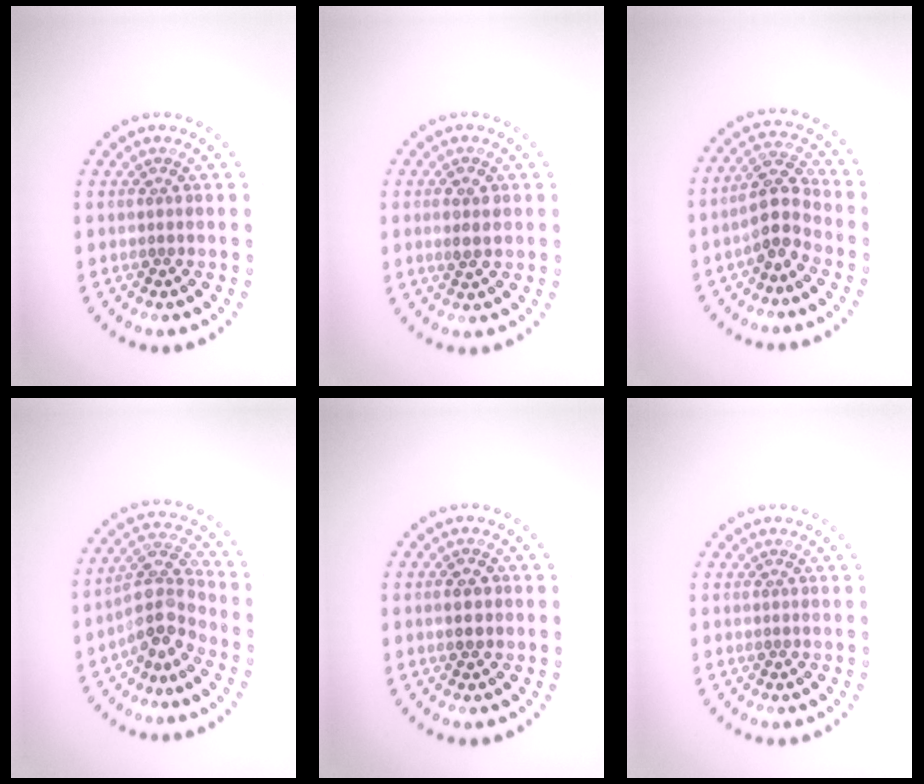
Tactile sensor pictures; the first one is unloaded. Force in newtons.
{"total": 1.6, "press": 1.6, "slide": 0.3}
{"total": 3.2, "press": 2.8, "slide": 1.5}
{"total": 3.8, "press": 2.7, "slide": 2.6}
{"total": 2.0, "press": 2.0, "slide": 0.2}
{"total": 0.0}